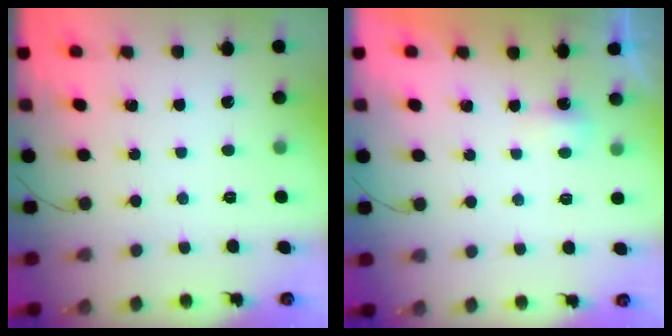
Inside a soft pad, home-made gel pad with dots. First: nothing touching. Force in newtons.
{"total": 2.3, "press": 2.1, "slide": 0.8}